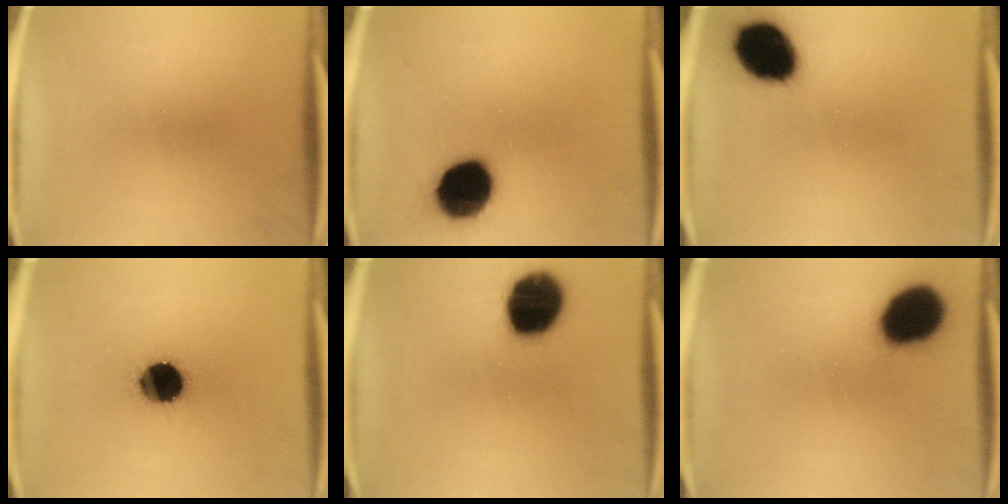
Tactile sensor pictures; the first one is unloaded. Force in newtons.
{"total": 16.6}
{"total": 15.6}
{"total": 14.1}
{"total": 18.2}
{"total": 16.4}